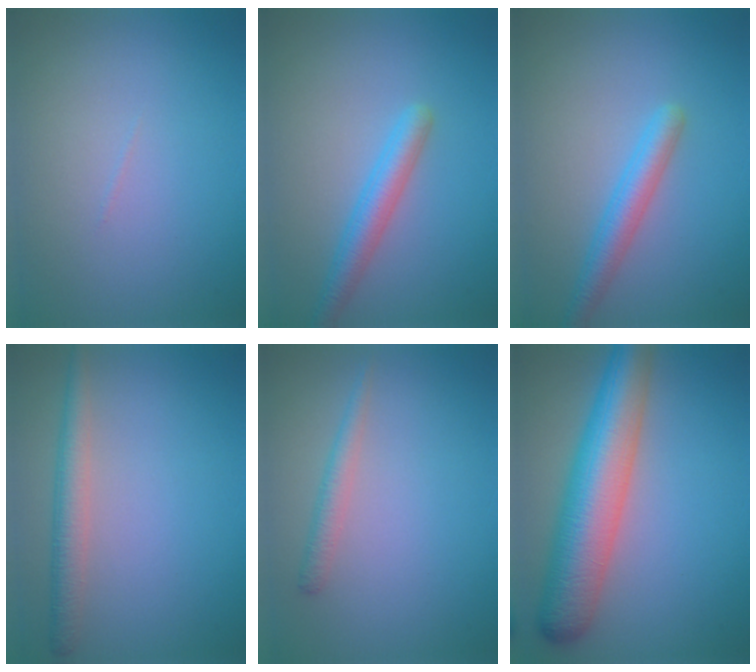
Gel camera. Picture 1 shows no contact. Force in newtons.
{"total": 2.9, "press": 2.9, "slide": 0.1}
{"total": 2.9, "press": 2.9, "slide": 0.1}
{"total": 2.9, "press": 2.9, "slide": 0.1}
{"total": 1.6, "press": 1.6, "slide": 0.1}
{"total": 8.8, "press": 8.8, "slide": 0.5}